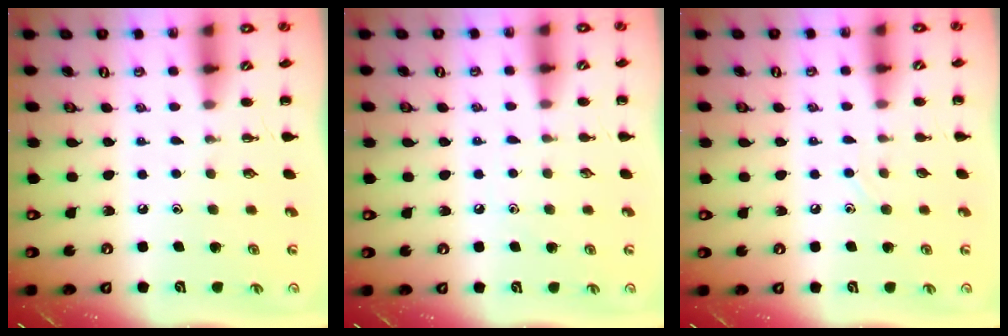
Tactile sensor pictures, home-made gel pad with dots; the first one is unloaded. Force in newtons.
{"total": 3.9, "press": 3.7, "slide": 1.3}
{"total": 2.0, "press": 2.0, "slide": 0.6}